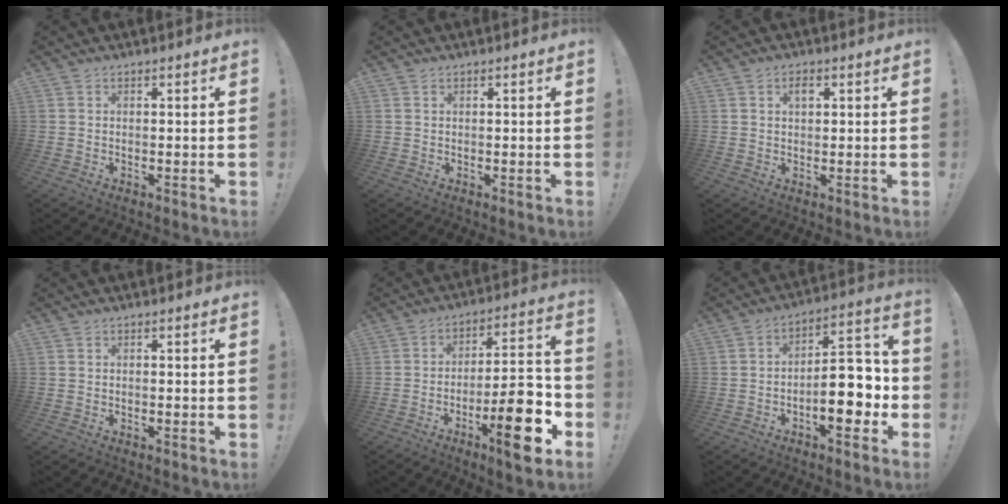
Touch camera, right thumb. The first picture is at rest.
{"total": 0.0}
{"total": 2.3, "force": [1.0, 1.3, 1.7], "torque": [-0.013, -0.004, 0.011]}
{"total": 0.0}
{"total": 16.9, "force": [-8.0, 4.2, 14.3], "torque": [-0.198, 0.042, -0.123]}
{"total": 12.7, "force": [-4.5, 6.3, 10.0], "torque": [-0.132, 0.027, -0.073]}